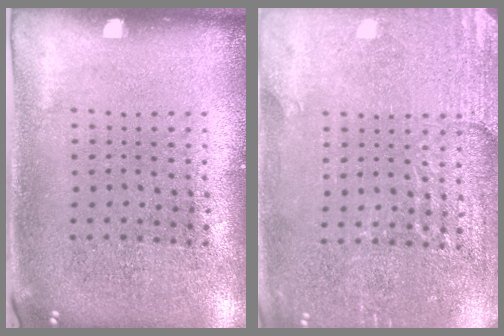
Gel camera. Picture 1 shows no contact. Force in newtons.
{"total": 2.9, "press": 2.8, "slide": 0.2}